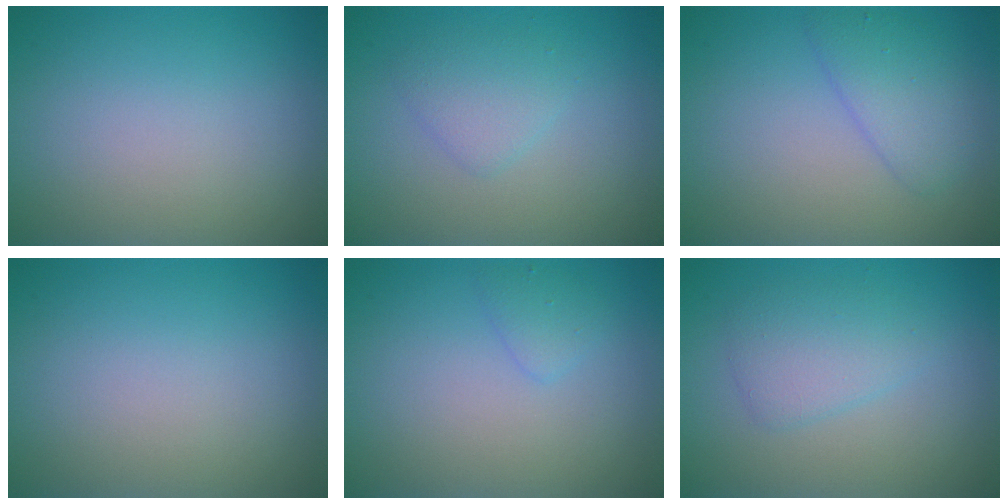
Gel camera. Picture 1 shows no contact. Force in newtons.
{"total": 1.9, "press": 1.9, "slide": 0.2}
{"total": 2.7, "press": 2.7, "slide": 0.1}
{"total": 0.0}
{"total": 1.2, "press": 1.2, "slide": 0.0}
{"total": 2.6, "press": 2.6, "slide": 0.1}